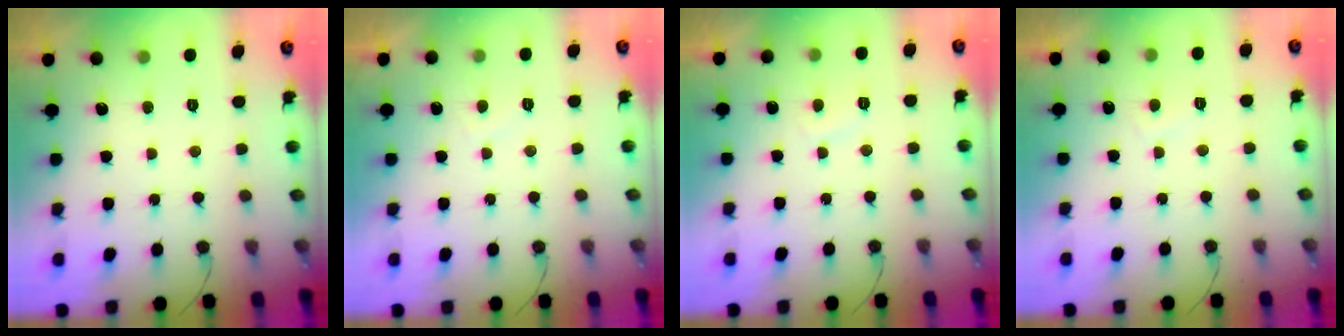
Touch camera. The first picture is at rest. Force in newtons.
{"total": 1.1, "press": 0.8, "slide": 0.7}
{"total": 2.0, "press": 1.9, "slide": 0.6}
{"total": 0.7, "press": 0.5, "slide": 0.5}